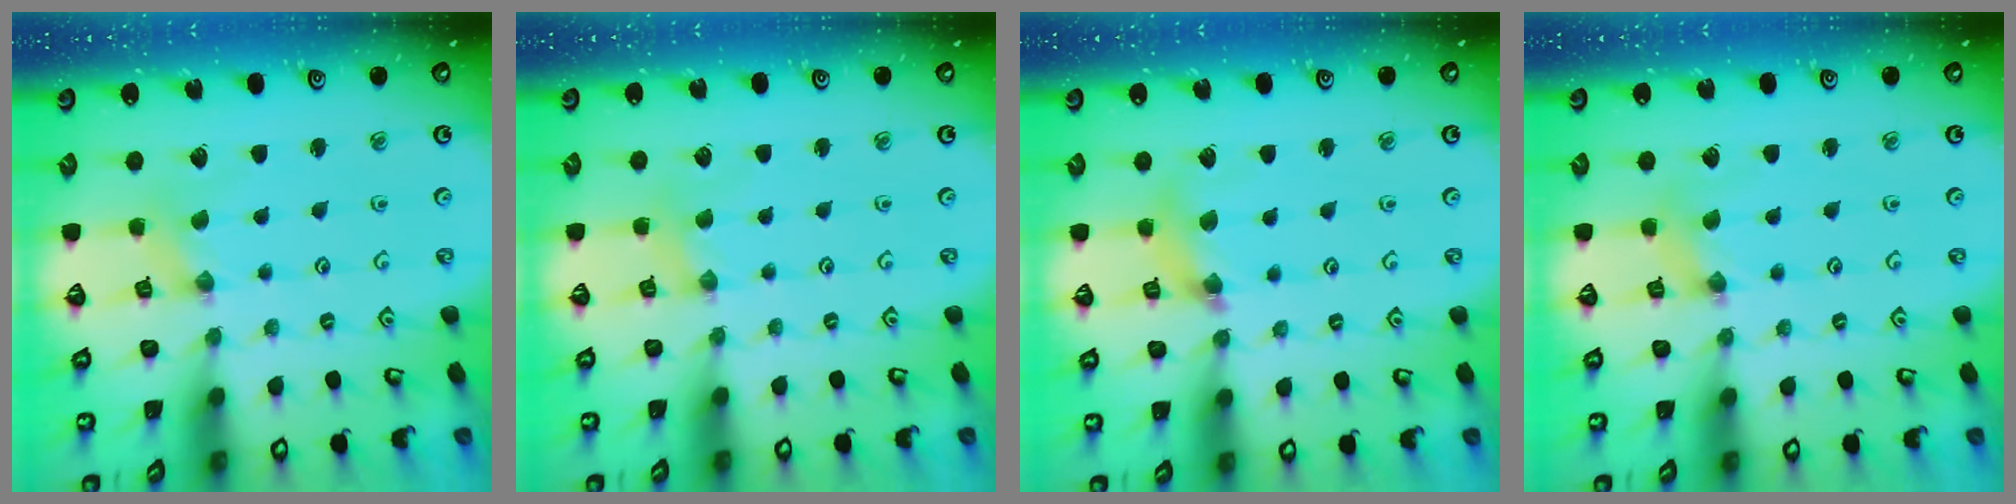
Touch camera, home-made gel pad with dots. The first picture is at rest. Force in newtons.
{"total": 1.7, "press": 1.7, "slide": 0.3}
{"total": 7.6, "press": 7.6, "slide": 0.9}
{"total": 0.8, "press": 0.7, "slide": 0.3}